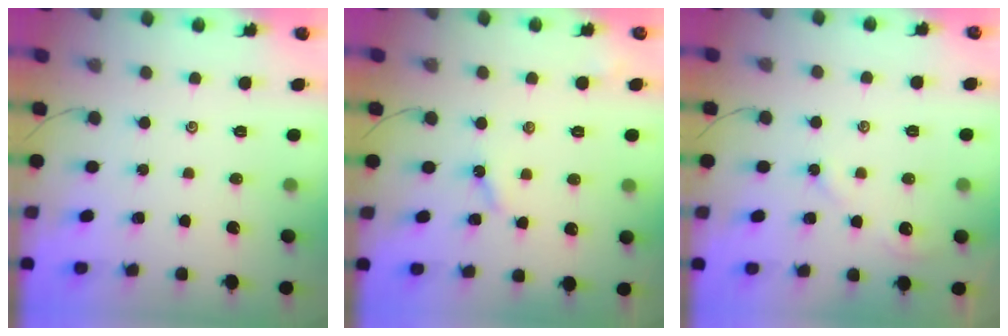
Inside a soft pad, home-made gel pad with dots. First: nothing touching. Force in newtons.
{"total": 3.6, "press": 3.6, "slide": 0.6}
{"total": 3.3, "press": 3.3, "slide": 0.4}